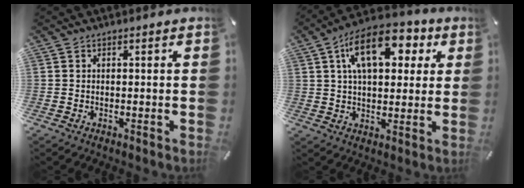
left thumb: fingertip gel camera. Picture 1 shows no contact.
{"total": 15.2, "force": [6.0, 8.5, 11.1], "torque": [-0.167, -0.008, 0.100]}